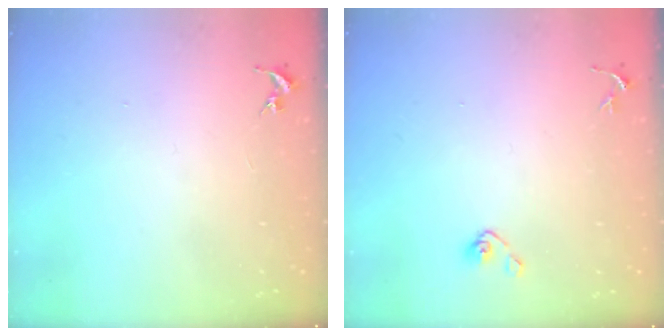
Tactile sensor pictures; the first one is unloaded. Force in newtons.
{"total": 4.9, "press": 4.6, "slide": 1.8}